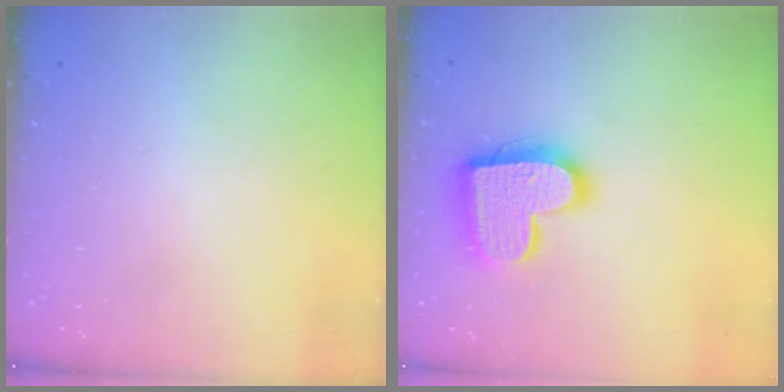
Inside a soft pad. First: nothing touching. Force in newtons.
{"total": 18.0, "press": 18.0, "slide": 1.1}